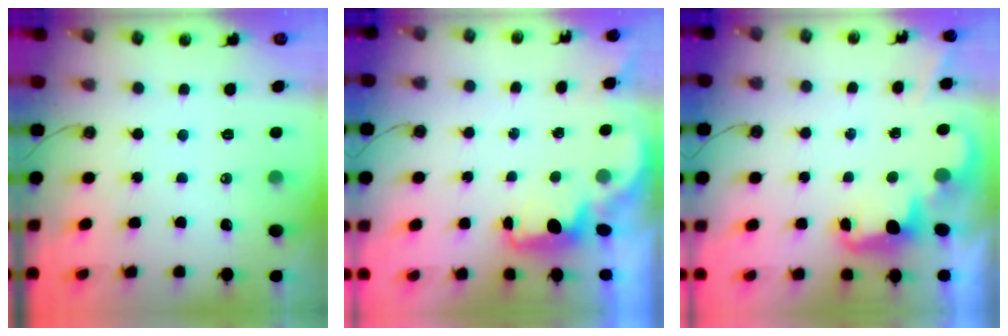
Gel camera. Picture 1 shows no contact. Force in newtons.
{"total": 2.0, "press": 1.8, "slide": 0.8}
{"total": 2.5, "press": 2.5, "slide": 0.5}